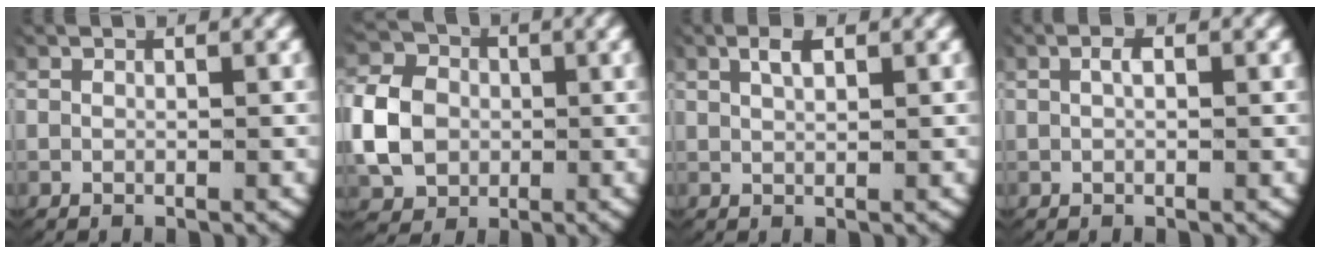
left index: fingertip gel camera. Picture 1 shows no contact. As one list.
[{"total": 6.7, "force": [-0.1, 5.7, 3.6], "torque": [-0.079, -0.016, 0.005]}, {"total": 1.8, "force": [1.0, 0.6, 1.3], "torque": [-0.027, -0.001, 0.021]}, {"total": 1.0, "force": [0.2, 0.3, 1.0], "torque": [-0.019, -0.001, 0.005]}]